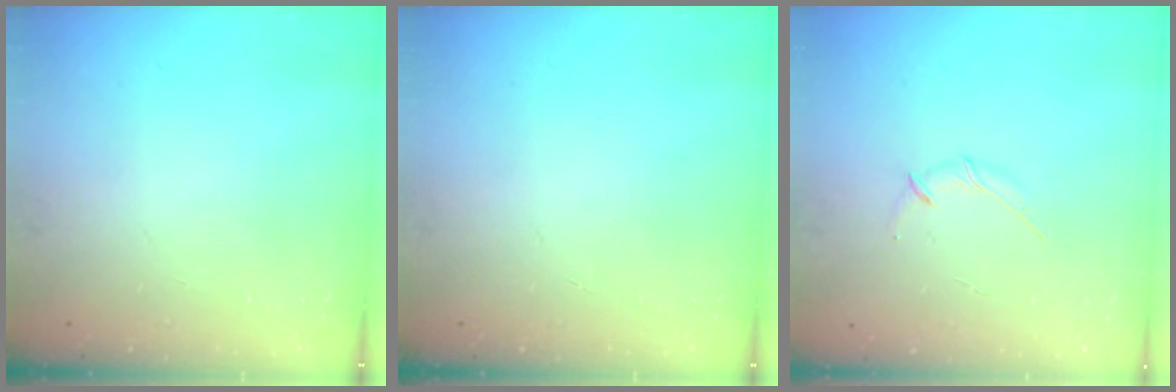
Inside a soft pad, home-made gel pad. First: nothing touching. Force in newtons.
{"total": 0.0}
{"total": 3.0, "press": 2.9, "slide": 0.8}